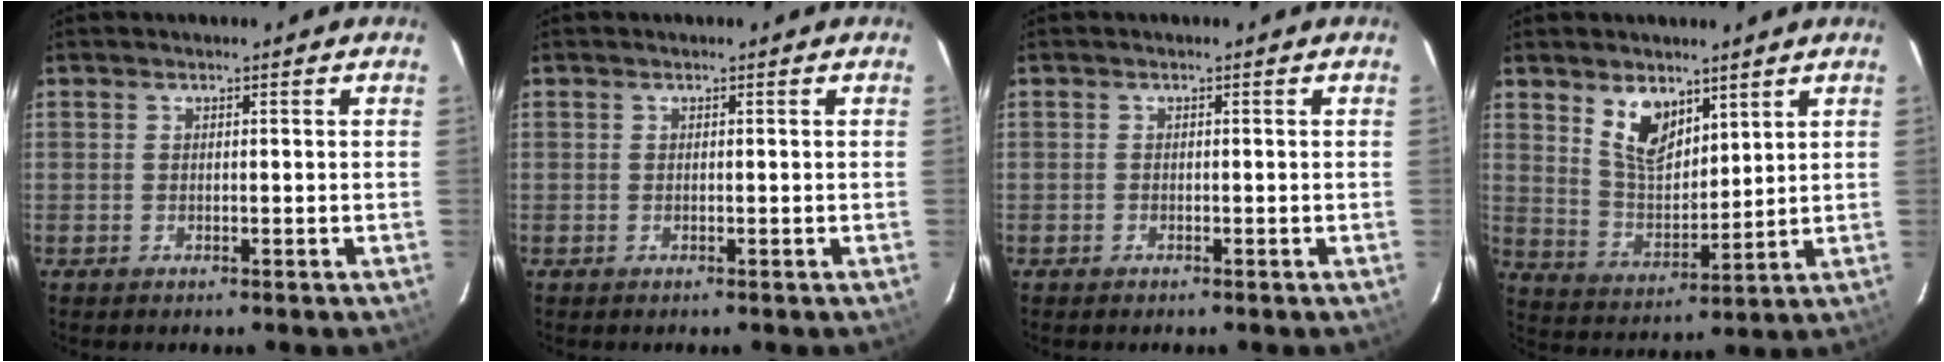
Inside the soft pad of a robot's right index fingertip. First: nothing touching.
{"total": 0.0}
{"total": 0.6, "force": [-0.5, 0.4, 0.0], "torque": [-0.002, 0.001, -0.010]}
{"total": 8.7, "force": [5.3, 4.6, 5.2], "torque": [-0.090, 0.003, 0.111]}